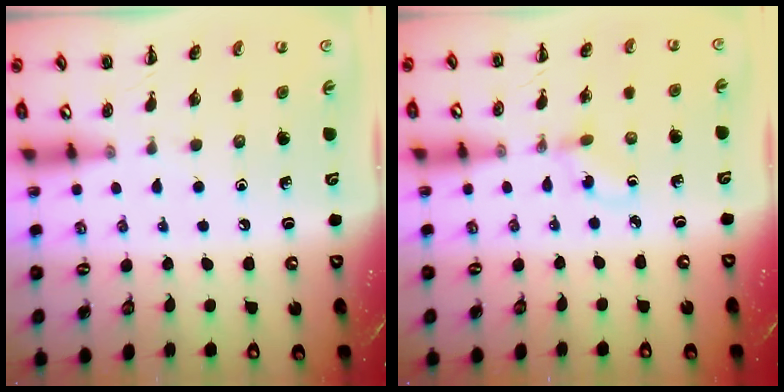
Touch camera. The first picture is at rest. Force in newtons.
{"total": 1.2, "press": 1.0, "slide": 0.7}